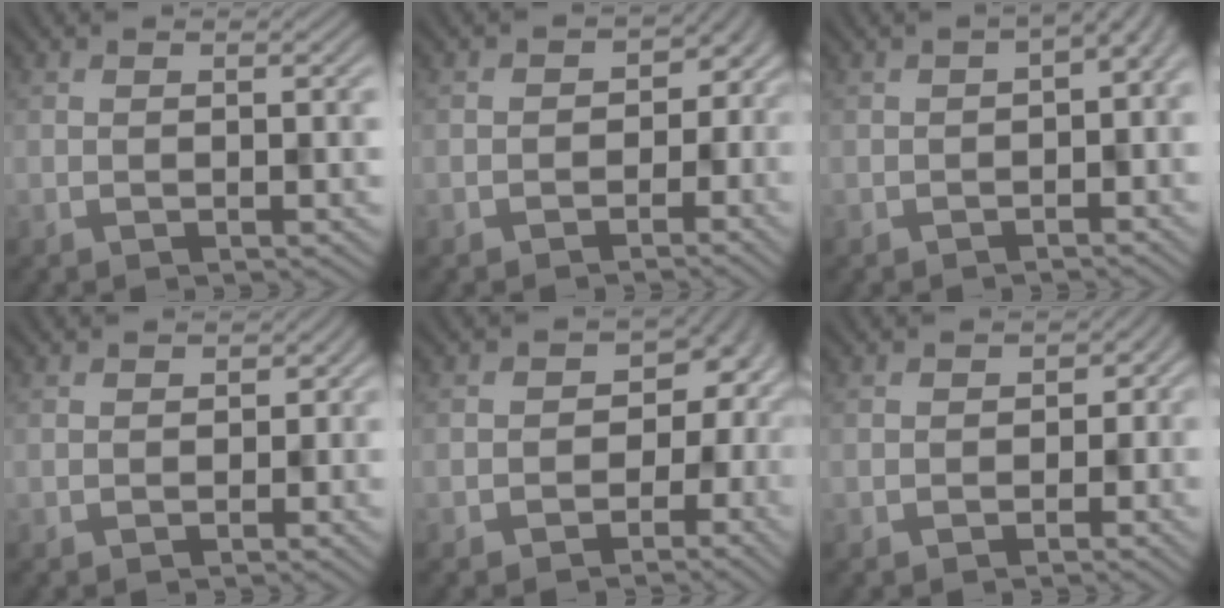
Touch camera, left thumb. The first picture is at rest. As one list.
[{"total": 5.1, "force": [-1.5, 4.1, 2.6], "torque": [-0.013, -0.005, -0.025]}, {"total": 5.2, "force": [-0.6, 2.8, 4.3], "torque": [-0.052, -0.002, -0.010]}, {"total": 1.2, "force": [-0.4, 1.2, 0.0], "torque": [0.005, -0.005, -0.008]}, {"total": 8.1, "force": [-1.3, 6.6, 4.6], "torque": [-0.036, -0.013, -0.020]}, {"total": 2.2, "force": [-0.8, 2.0, 0.6], "torque": [0.000, -0.001, -0.015]}]